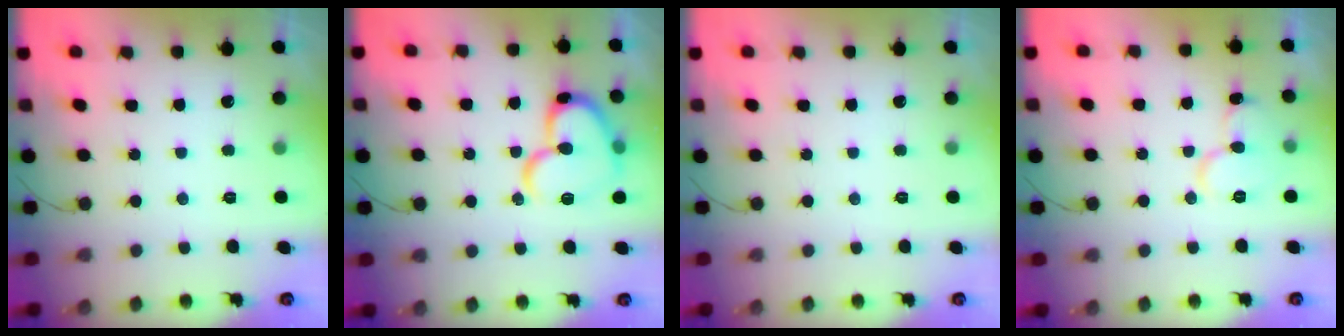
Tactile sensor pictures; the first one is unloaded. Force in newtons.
{"total": 16.5, "press": 16.4, "slide": 2.0}
{"total": 0.0}
{"total": 10.0, "press": 10.0, "slide": 1.2}